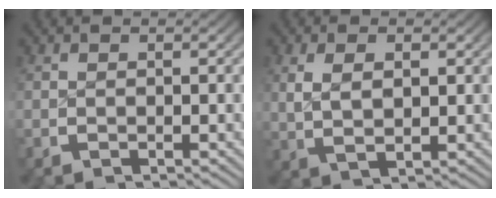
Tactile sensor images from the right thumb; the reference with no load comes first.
{"total": 3.0, "force": [1.0, 1.5, 2.4], "torque": [-0.047, -0.005, 0.030]}